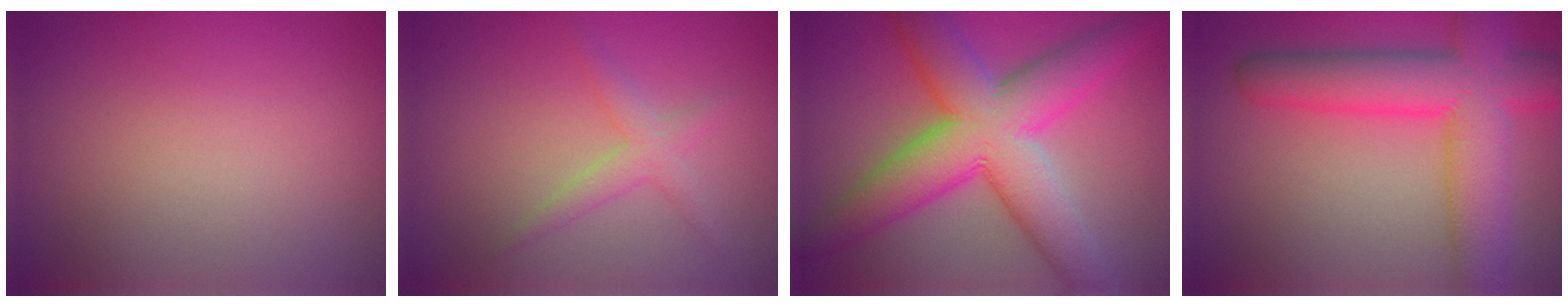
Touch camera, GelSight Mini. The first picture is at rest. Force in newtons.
{"total": 2.1, "press": 2.1, "slide": 0.1}
{"total": 10.6, "press": 10.6, "slide": 0.1}
{"total": 9.9, "press": 9.9, "slide": 0.4}